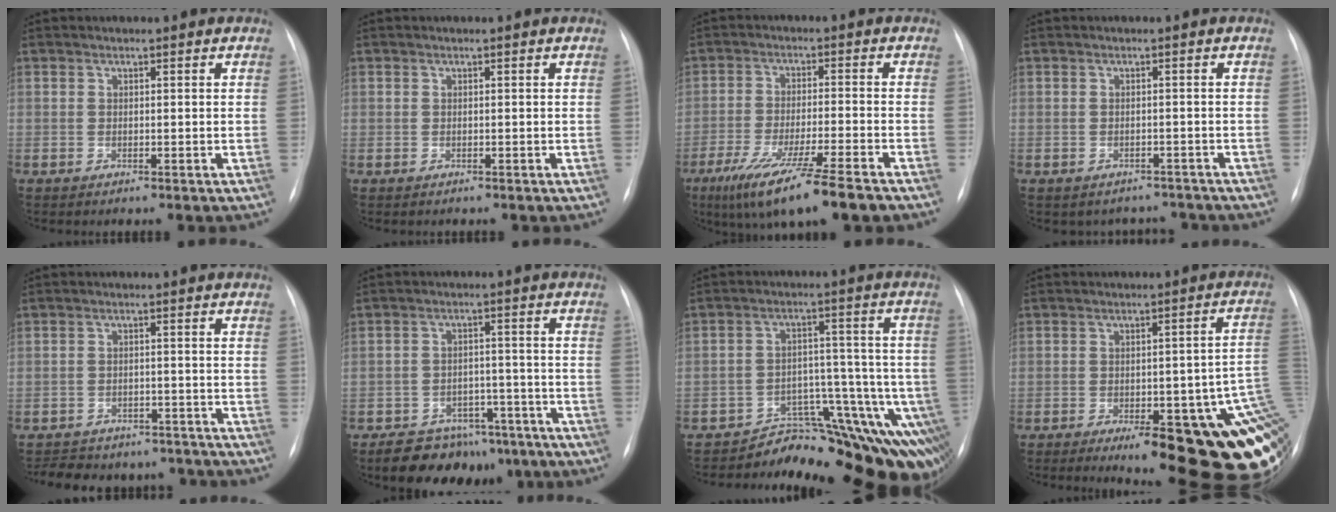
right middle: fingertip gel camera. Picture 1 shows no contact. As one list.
[{"total": 0.6, "force": [-0.2, 0.5, -0.1], "torque": [0.006, 0.007, -0.007]}, {"total": 13.1, "force": [-8.9, 0.4, 9.6], "torque": [-0.168, -0.039, -0.145]}, {"total": 4.5, "force": [-3.8, 2.3, -0.5], "torque": [0.014, 0.024, -0.046]}, {"total": 13.3, "force": [-11.6, 5.8, 3.1], "torque": [-0.065, 0.014, -0.139]}, {"total": 15.0, "force": [-10.9, 8.3, 6.2], "torque": [-0.075, 0.020, -0.140]}, {"total": 14.0, "force": [-11.6, 4.7, 6.3], "torque": [-0.025, 0.065, -0.142]}, {"total": 25.1, "force": [-10.0, 7.0, 21.9], "torque": [-0.156, 0.005, -0.114]}]